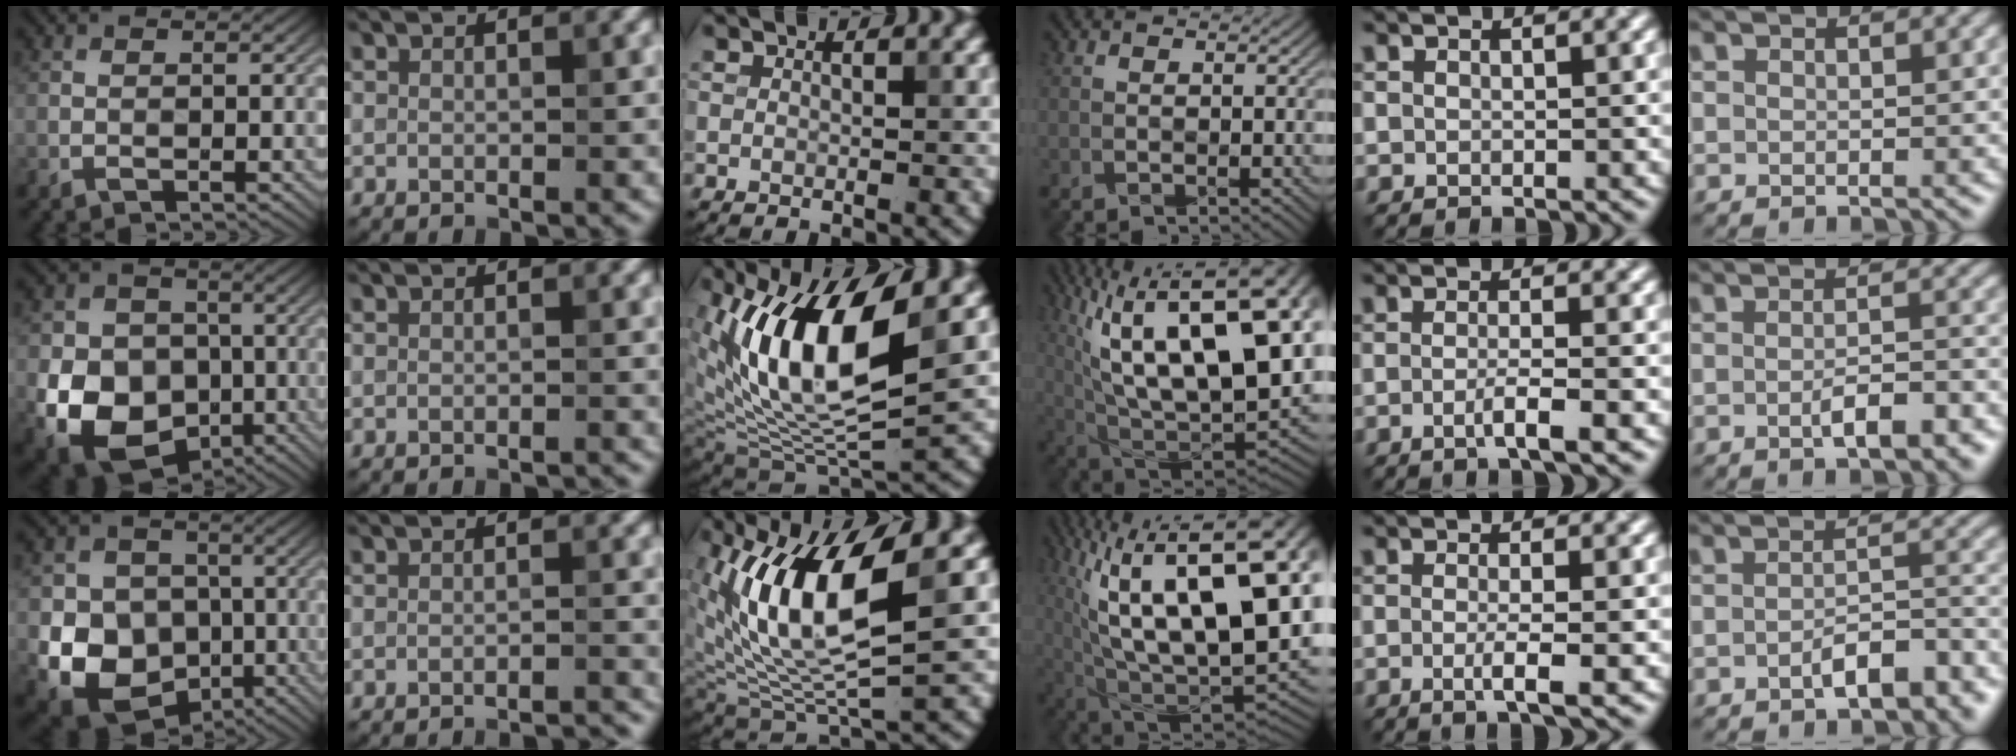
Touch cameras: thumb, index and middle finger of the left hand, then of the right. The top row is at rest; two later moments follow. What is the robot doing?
{"motion": "wrap", "object": "bandage"}